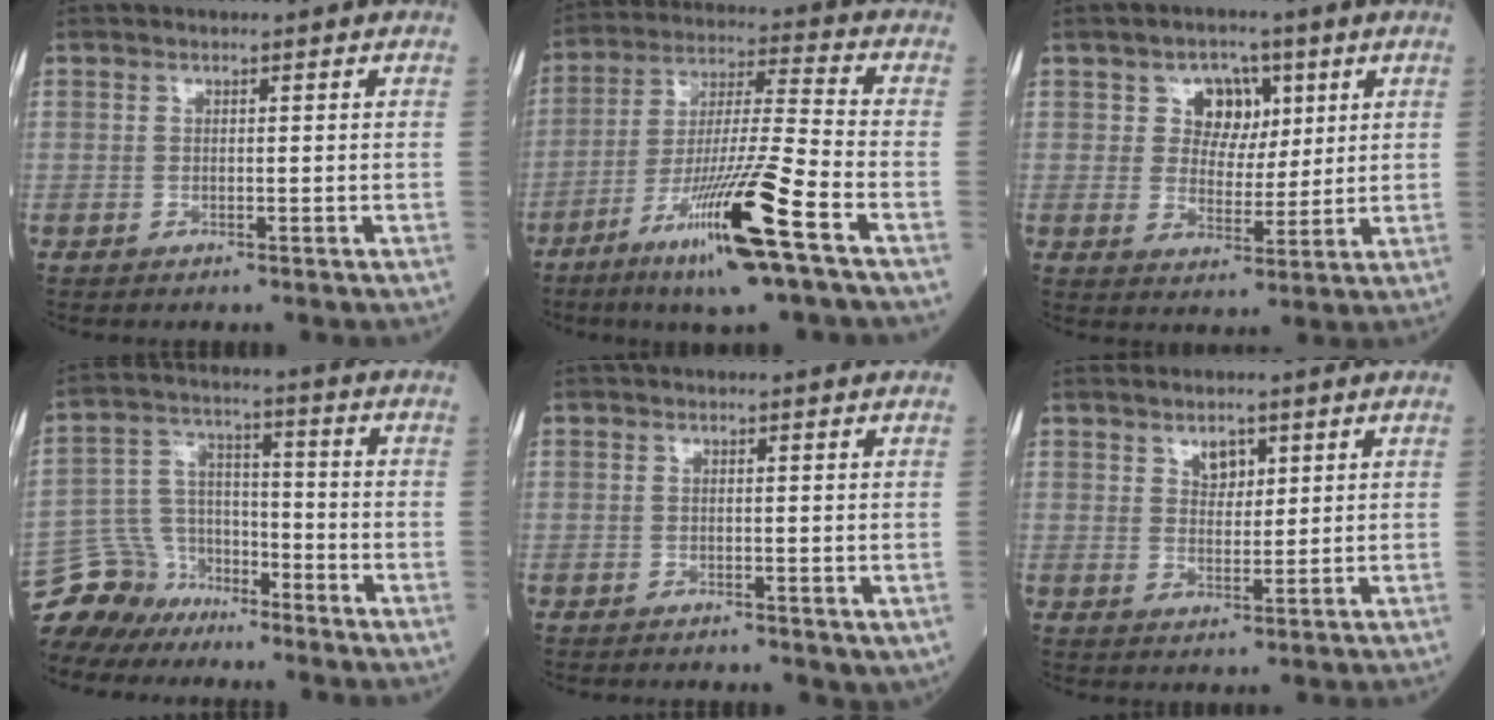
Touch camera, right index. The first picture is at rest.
{"total": 16.3, "force": [-8.5, -0.5, 13.9], "torque": [-0.281, -0.034, -0.154]}
{"total": 5.8, "force": [2.4, 4.6, 2.8], "torque": [-0.041, 0.013, 0.041]}
{"total": 9.7, "force": [-8.4, 4.9, 0.0], "torque": [-0.020, 0.038, -0.159]}
{"total": 1.8, "force": [-0.6, 0.9, 1.4], "torque": [-0.021, -0.002, -0.006]}
{"total": 4.4, "force": [2.3, 2.7, 2.6], "torque": [-0.041, 0.003, 0.039]}